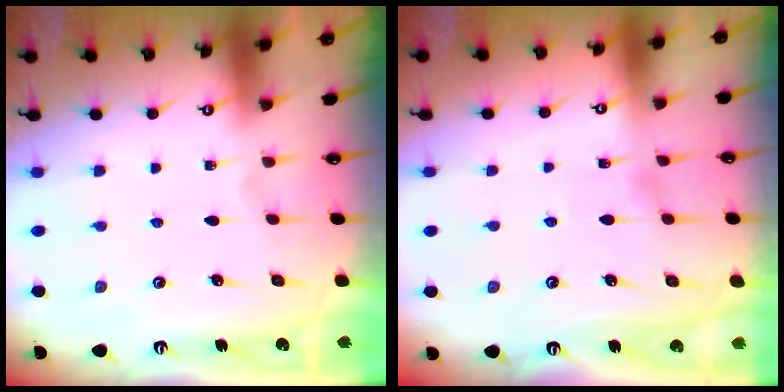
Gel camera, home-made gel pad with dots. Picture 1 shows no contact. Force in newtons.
{"total": 5.3, "press": 5.3, "slide": 0.5}